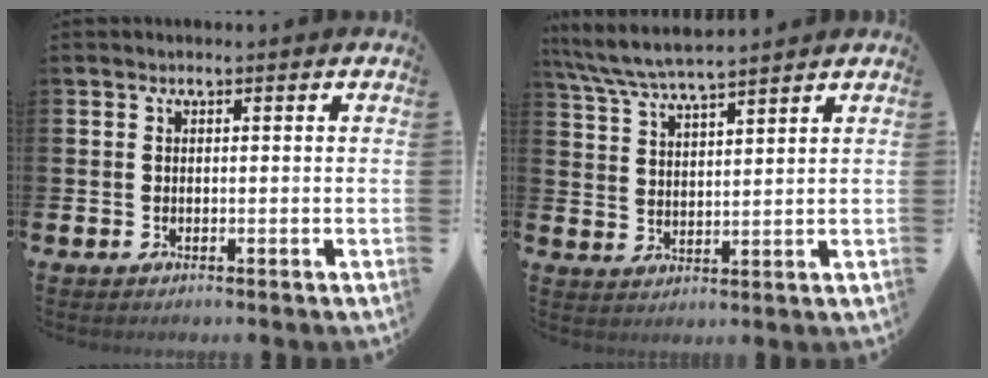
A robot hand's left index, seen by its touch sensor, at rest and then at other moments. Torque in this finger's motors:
{"motor_torque": [0.71, -0.68, 0.42, 0.21]}